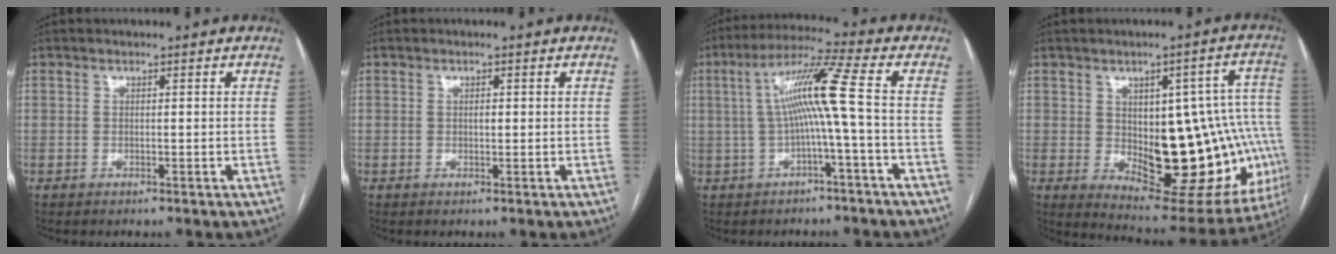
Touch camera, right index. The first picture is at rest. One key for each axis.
{"total": 0.8, "fx": 0.1, "fy": 0.3, "fz": 0.8, "tx": -0.014, "ty": 0.000, "tz": 0.002}
{"total": 9.1, "fx": -0.2, "fy": -1.5, "fz": 9.0, "tx": -0.166, "ty": 0.025, "tz": 0.002}
{"total": 22.4, "fx": -2.4, "fy": 9.8, "fz": 20.0, "tx": -0.186, "ty": 0.027, "tz": -0.002}